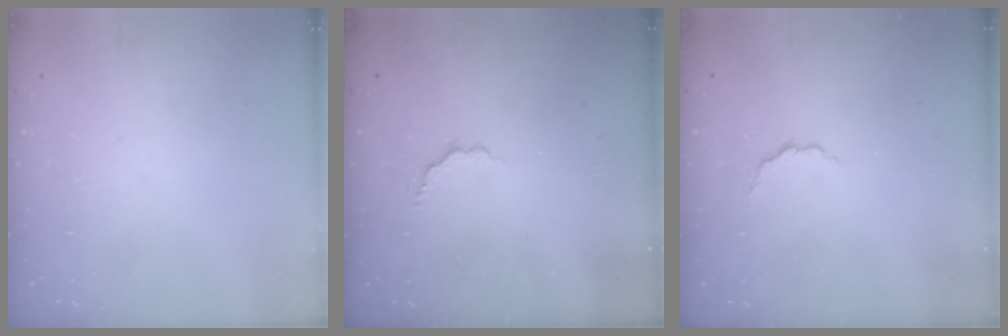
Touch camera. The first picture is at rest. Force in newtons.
{"total": 2.5, "press": 2.3, "slide": 1.0}
{"total": 2.7, "press": 2.6, "slide": 0.9}